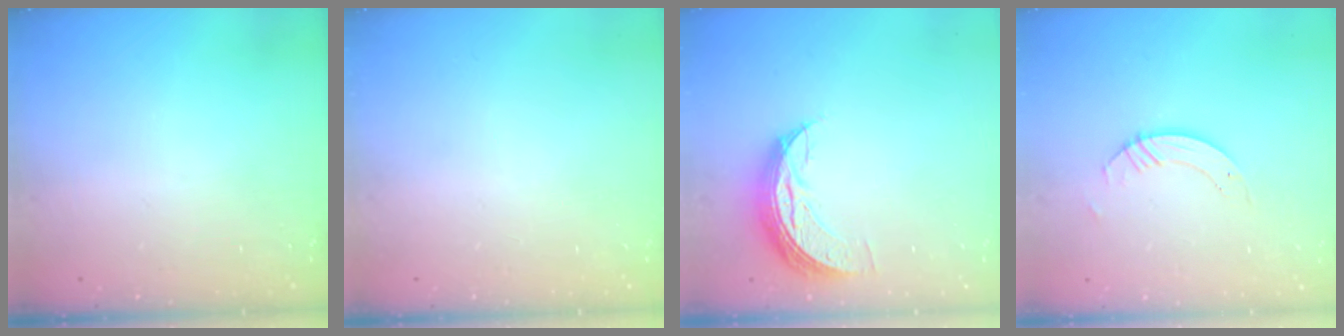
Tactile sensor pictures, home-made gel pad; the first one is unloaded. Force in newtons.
{"total": 0.0}
{"total": 7.6, "press": 7.6, "slide": 0.7}
{"total": 3.4, "press": 3.4, "slide": 0.1}